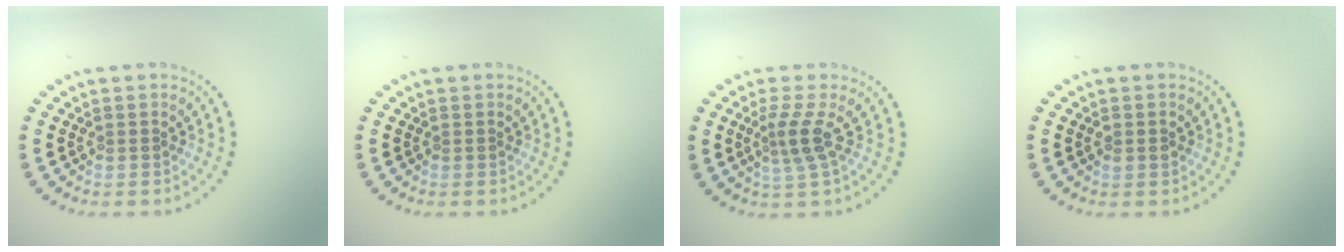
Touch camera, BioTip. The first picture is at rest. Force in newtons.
{"total": 0.0}
{"total": 2.5, "press": 1.8, "slide": 1.8}
{"total": 1.2, "press": 1.2, "slide": 0.1}